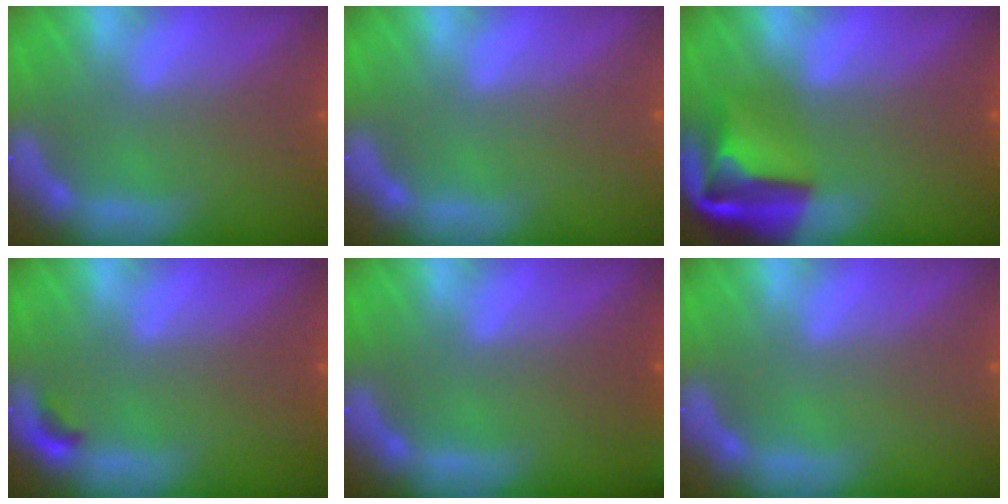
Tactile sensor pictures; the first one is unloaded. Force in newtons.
{"total": 0.0}
{"total": 7.9}
{"total": 0.9}
{"total": 1.9}
{"total": 0.0}